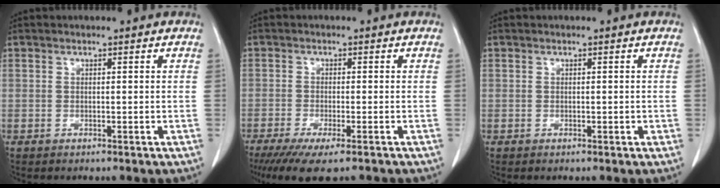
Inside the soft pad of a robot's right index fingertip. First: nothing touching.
{"total": 8.6, "force": [-6.4, 1.2, 5.6], "torque": [-0.082, -0.019, -0.101]}
{"total": 0.6, "force": [-0.1, 0.3, 0.6], "torque": [-0.011, 0.002, 0.001]}